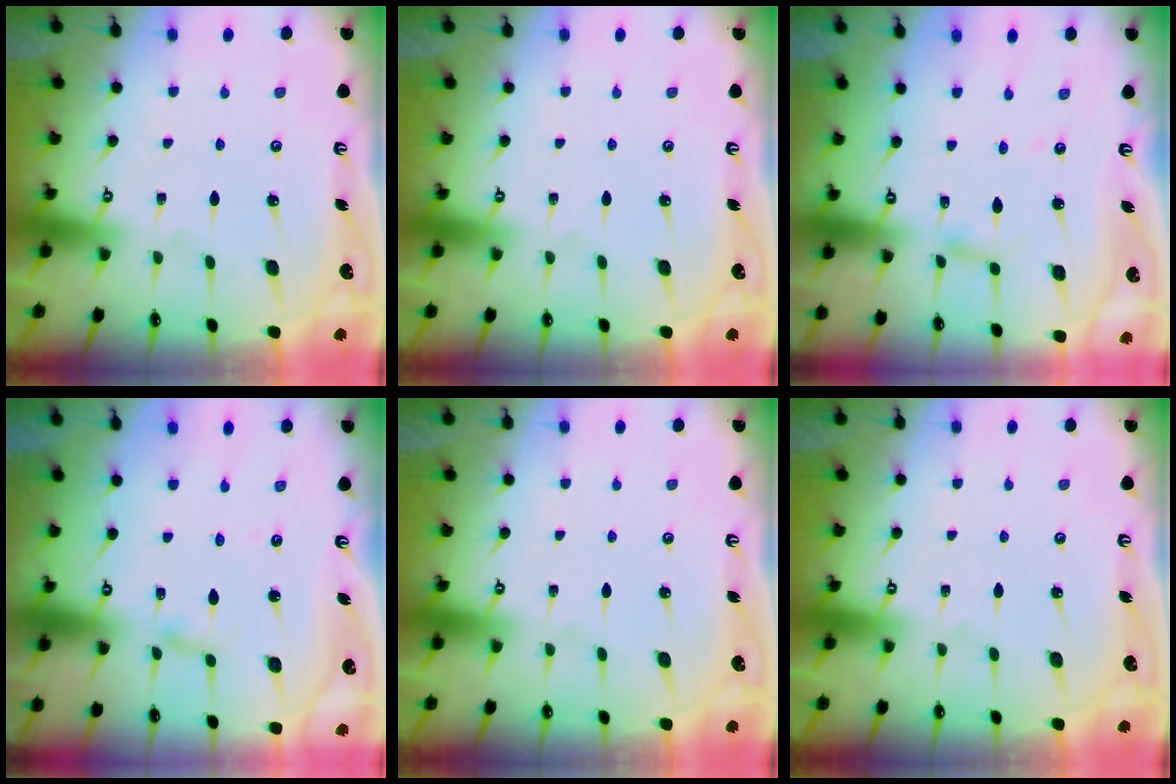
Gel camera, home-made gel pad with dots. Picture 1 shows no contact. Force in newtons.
{"total": 0.0}
{"total": 2.5, "press": 2.5, "slide": 0.1}
{"total": 2.0, "press": 2.0, "slide": 0.2}
{"total": 0.0}
{"total": 0.0}